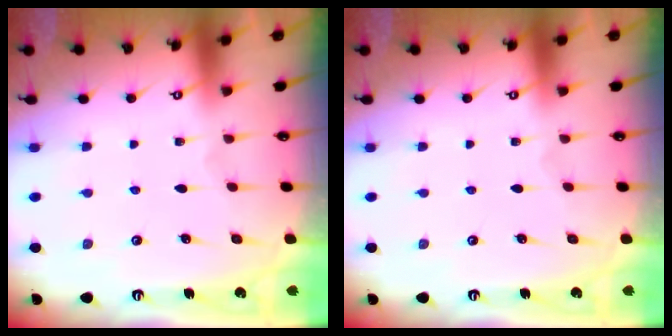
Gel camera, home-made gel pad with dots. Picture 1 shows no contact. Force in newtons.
{"total": 0.0}